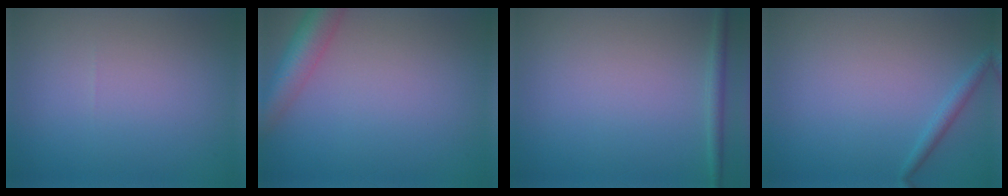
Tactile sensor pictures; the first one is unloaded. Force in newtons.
{"total": 4.4, "press": 4.4, "slide": 0.3}
{"total": 1.3, "press": 1.3, "slide": 0.1}
{"total": 1.2, "press": 1.2, "slide": 0.1}